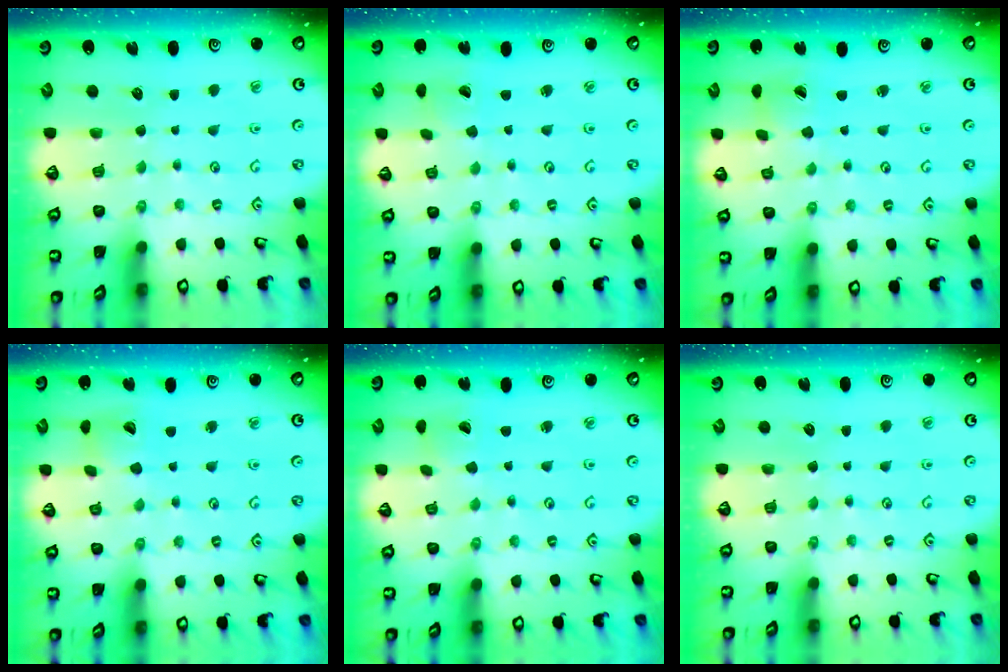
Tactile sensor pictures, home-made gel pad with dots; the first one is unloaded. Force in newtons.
{"total": 0.6, "press": 0.6, "slide": 0.1}
{"total": 3.0, "press": 3.0, "slide": 0.2}
{"total": 6.1, "press": 6.0, "slide": 0.8}
{"total": 2.1, "press": 2.1, "slide": 0.3}
{"total": 0.0}